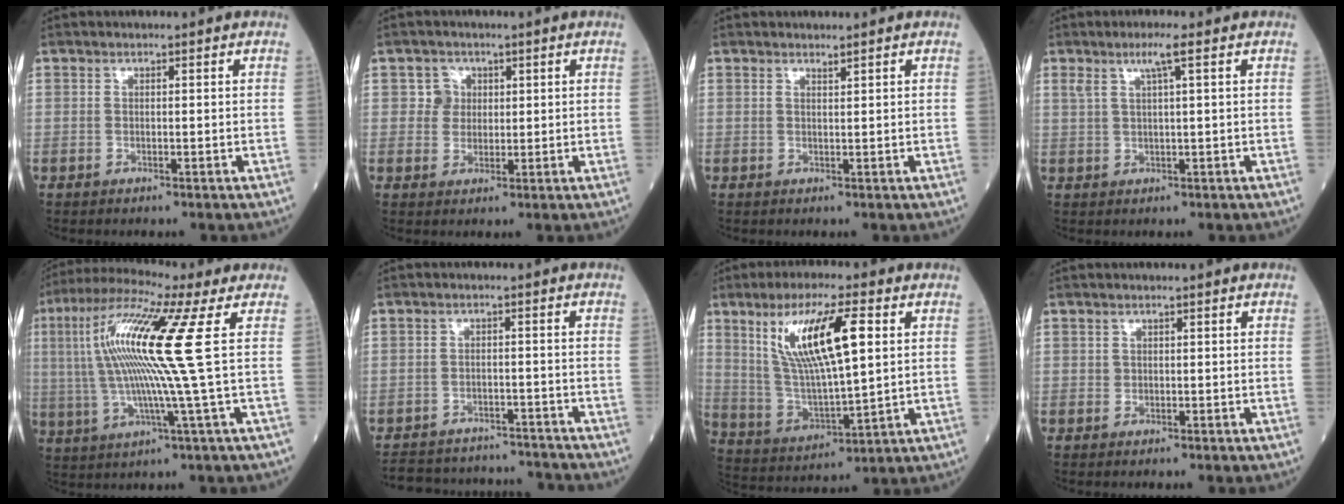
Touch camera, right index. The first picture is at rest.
{"total": 2.7, "force": [0.9, 2.6, 0.0], "torque": [0.006, 0.003, 0.013]}
{"total": 0.6, "force": [0.5, -0.1, 0.1], "torque": [-0.014, -0.006, 0.014]}
{"total": 3.0, "force": [1.6, -0.4, 2.5], "torque": [-0.055, 0.007, 0.034]}
{"total": 15.1, "force": [2.6, -1.4, 14.8], "torque": [-0.299, 0.016, 0.043]}
{"total": 13.6, "force": [-12.9, 3.4, 2.5], "torque": [-0.047, 0.019, -0.170]}
{"total": 14.4, "force": [5.0, 2.5, 13.2], "torque": [-0.263, 0.008, 0.101]}
{"total": 0.0}